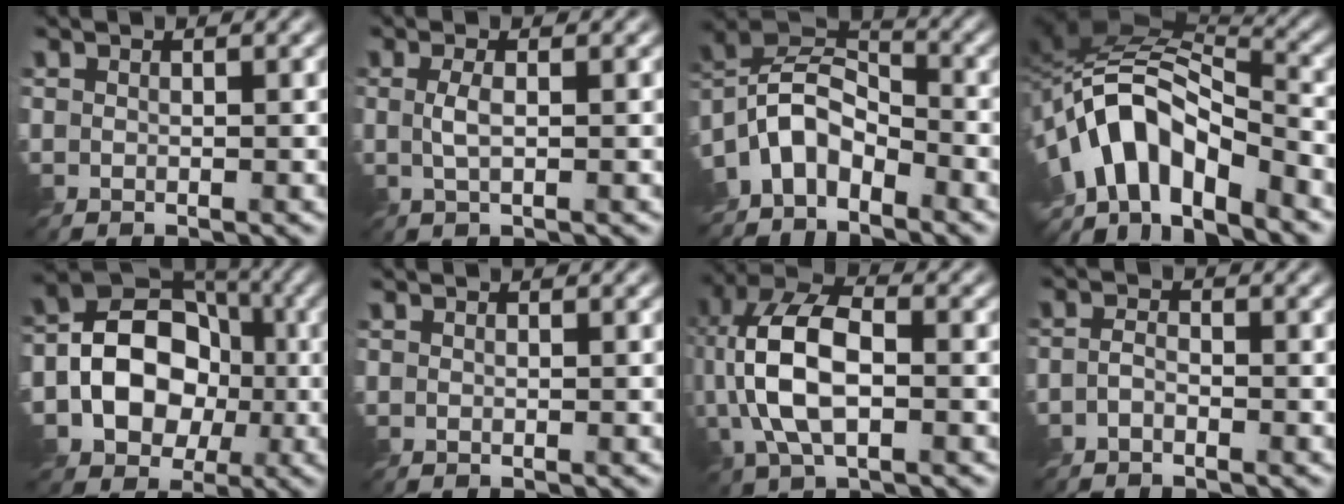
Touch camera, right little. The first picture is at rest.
{"total": 1.6, "force": [0.1, 0.4, 1.5], "torque": [-0.035, 0.004, 0.002]}
{"total": 6.5, "force": [-4.4, 3.1, 3.5], "torque": [-0.069, 0.009, -0.096]}
{"total": 11.2, "force": [-5.2, 5.5, 8.2], "torque": [-0.139, 0.008, -0.095]}
{"total": 10.2, "force": [-1.5, 8.2, 5.9], "torque": [-0.081, -0.001, -0.040]}
{"total": 0.0}
{"total": 8.7, "force": [-0.3, 4.6, 7.5], "torque": [-0.167, 0.017, -0.010]}
{"total": 1.3, "force": [-1.0, 0.4, 0.7], "torque": [-0.021, 0.001, -0.025]}